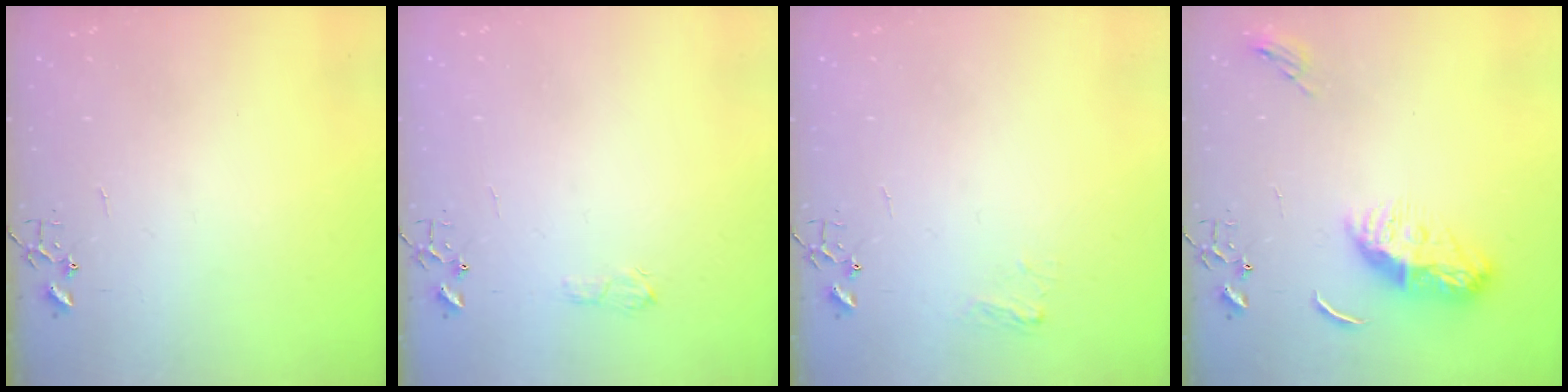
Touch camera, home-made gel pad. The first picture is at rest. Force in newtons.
{"total": 4.1, "press": 4.0, "slide": 0.6}
{"total": 5.8, "press": 5.8, "slide": 0.7}
{"total": 12.0, "press": 11.9, "slide": 0.3}